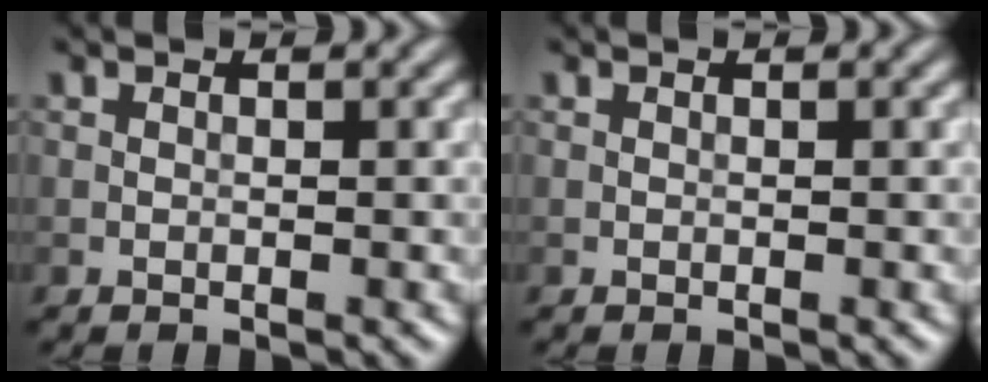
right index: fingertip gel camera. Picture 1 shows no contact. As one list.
[{"total": 0.0}]